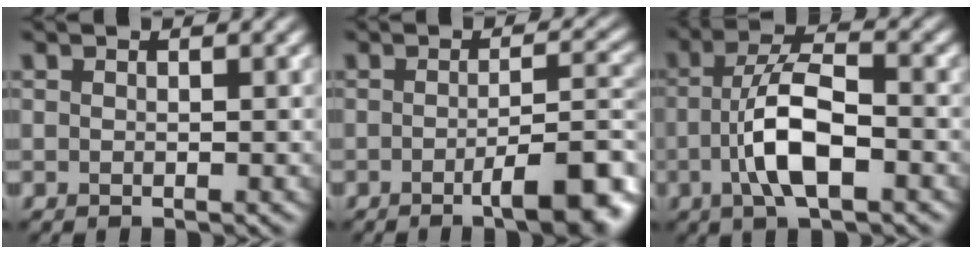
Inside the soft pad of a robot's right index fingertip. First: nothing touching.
{"total": 7.8, "force": [-3.5, 2.0, 6.7], "torque": [-0.076, 0.002, -0.048]}
{"total": 6.2, "force": [-1.6, 2.2, 5.6], "torque": [-0.105, 0.008, -0.034]}